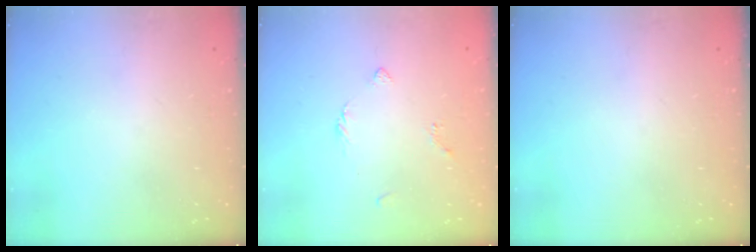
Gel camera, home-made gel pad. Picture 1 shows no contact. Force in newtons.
{"total": 2.4, "press": 2.3, "slide": 0.6}
{"total": 0.0}